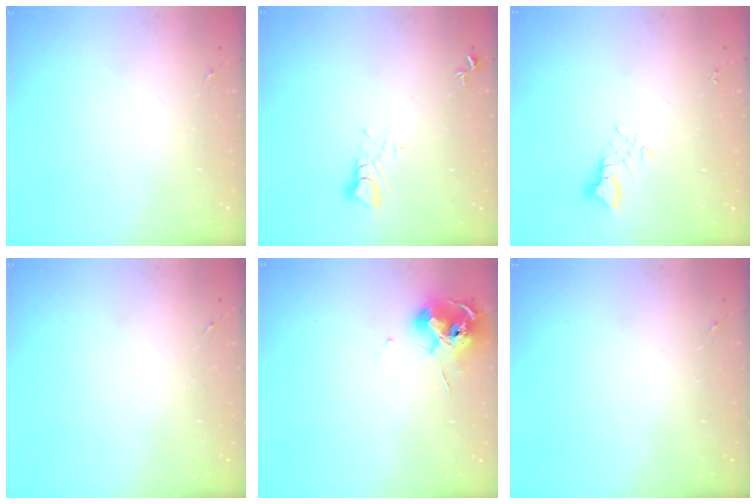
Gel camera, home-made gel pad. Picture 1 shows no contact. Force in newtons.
{"total": 3.9, "press": 3.9, "slide": 0.2}
{"total": 3.1, "press": 3.1, "slide": 0.3}
{"total": 0.0}
{"total": 10.4, "press": 10.3, "slide": 1.2}
{"total": 0.0}